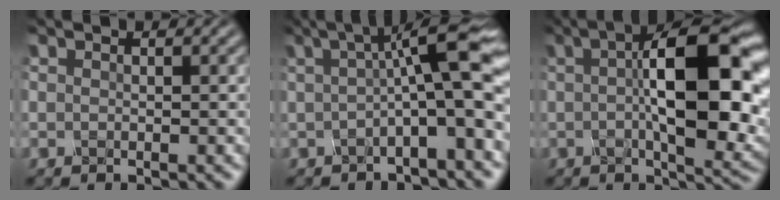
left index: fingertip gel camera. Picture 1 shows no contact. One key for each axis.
{"total": 8.4, "fx": 0.6, "fy": 1.7, "fz": 8.2, "tx": -0.103, "ty": 0.023, "tz": -0.003}
{"total": 12.6, "fx": 1.1, "fy": 4.4, "fz": 11.8, "tx": -0.160, "ty": 0.011, "tz": 0.012}